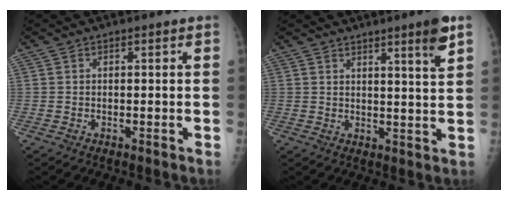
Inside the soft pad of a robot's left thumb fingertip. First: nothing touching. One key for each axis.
{"total": 5.8, "fx": 3.6, "fy": -0.1, "fz": 4.6, "tx": -0.062, "ty": -0.027, "tz": 0.051}